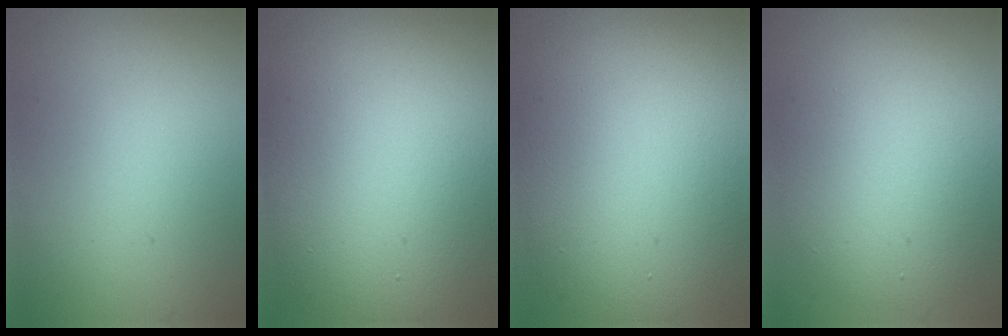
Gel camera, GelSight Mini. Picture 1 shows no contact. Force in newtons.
{"total": 15.3, "press": 15.3, "slide": 0.6}
{"total": 13.9, "press": 13.9, "slide": 0.7}
{"total": 8.7, "press": 8.7, "slide": 0.4}